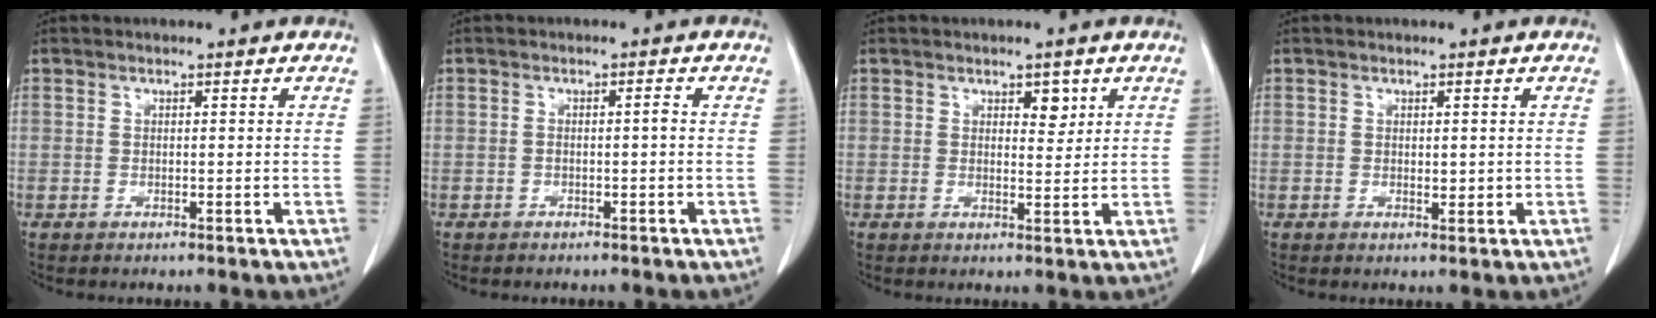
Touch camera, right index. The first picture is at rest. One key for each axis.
{"total": 0.9, "fx": -0.2, "fy": 0.1, "fz": 0.9, "tx": -0.015, "ty": 0.002, "tz": -0.003}
{"total": 2.5, "fx": 1.4, "fy": 1.3, "fz": 1.7, "tx": -0.019, "ty": -0.003, "tz": 0.021}
{"total": 1.2, "fx": 0.2, "fy": 0.7, "fz": 1.0, "tx": -0.013, "ty": -0.004, "tz": 0.006}